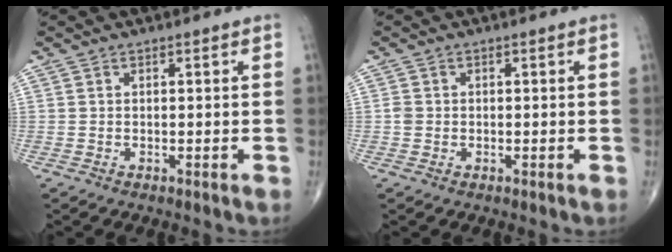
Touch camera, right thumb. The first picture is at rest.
{"total": 1.2, "force": [-0.1, 1.1, 0.5], "torque": [-0.006, 0.001, -0.003]}